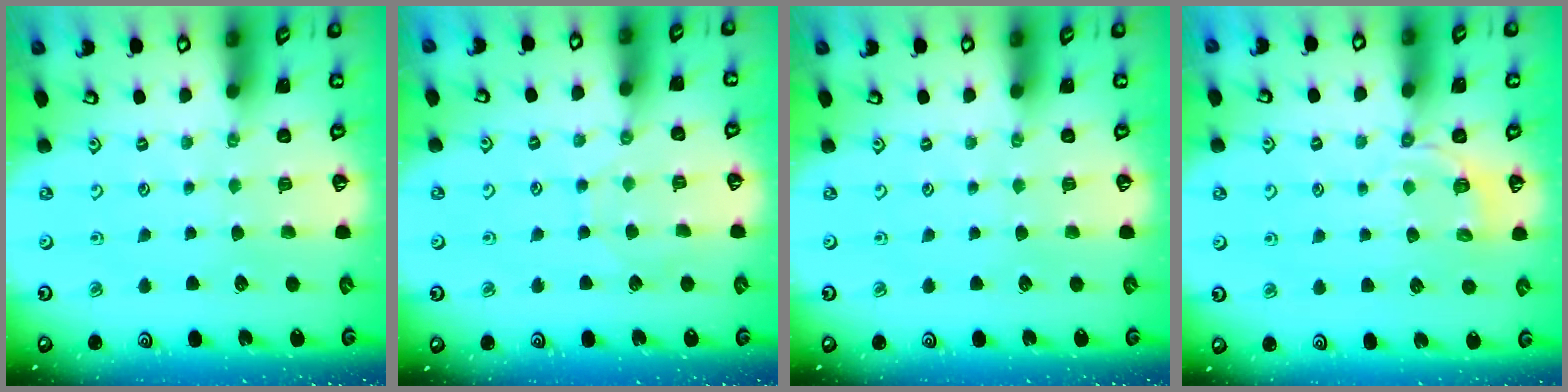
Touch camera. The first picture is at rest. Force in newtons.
{"total": 3.0, "press": 2.9, "slide": 0.4}
{"total": 0.0}
{"total": 4.0, "press": 3.4, "slide": 1.9}